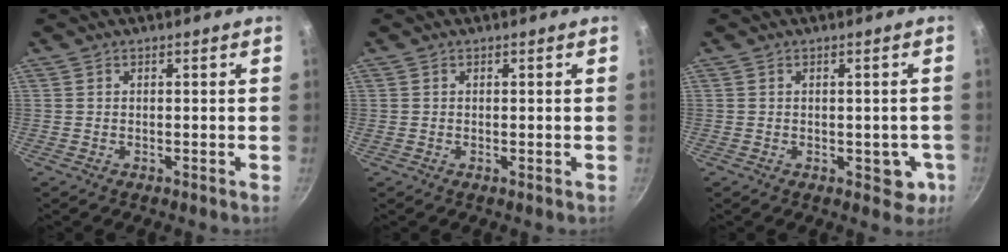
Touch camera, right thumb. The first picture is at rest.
{"total": 0.0}
{"total": 4.7, "force": [-1.2, 2.8, 3.5], "torque": [-0.015, 0.006, -0.014]}